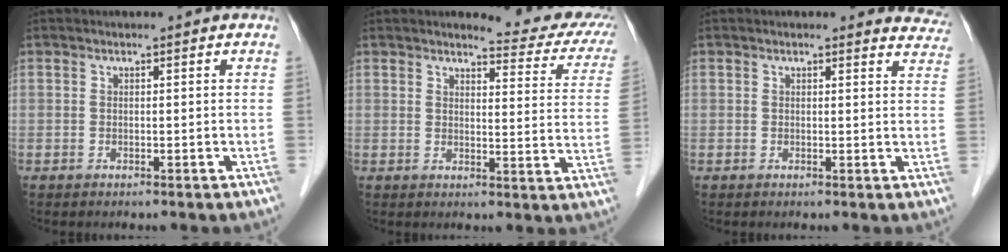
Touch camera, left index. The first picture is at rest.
{"total": 11.1, "force": [10.1, 1.7, 4.3], "torque": [-0.034, -0.041, 0.089]}
{"total": 5.1, "force": [4.8, 1.5, 0.5], "torque": [0.015, -0.020, 0.023]}